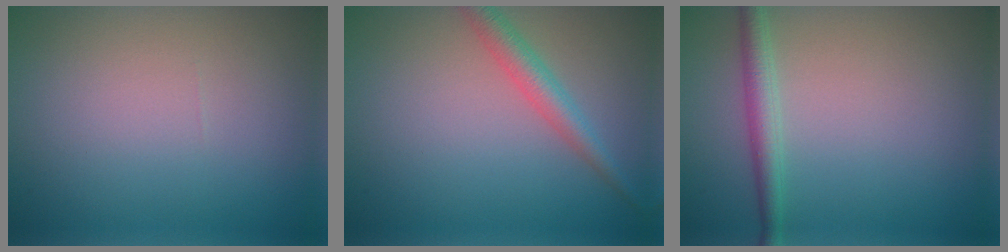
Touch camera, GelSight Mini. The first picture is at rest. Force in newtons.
{"total": 2.7, "press": 2.7, "slide": 0.1}
{"total": 2.3, "press": 2.3, "slide": 0.0}